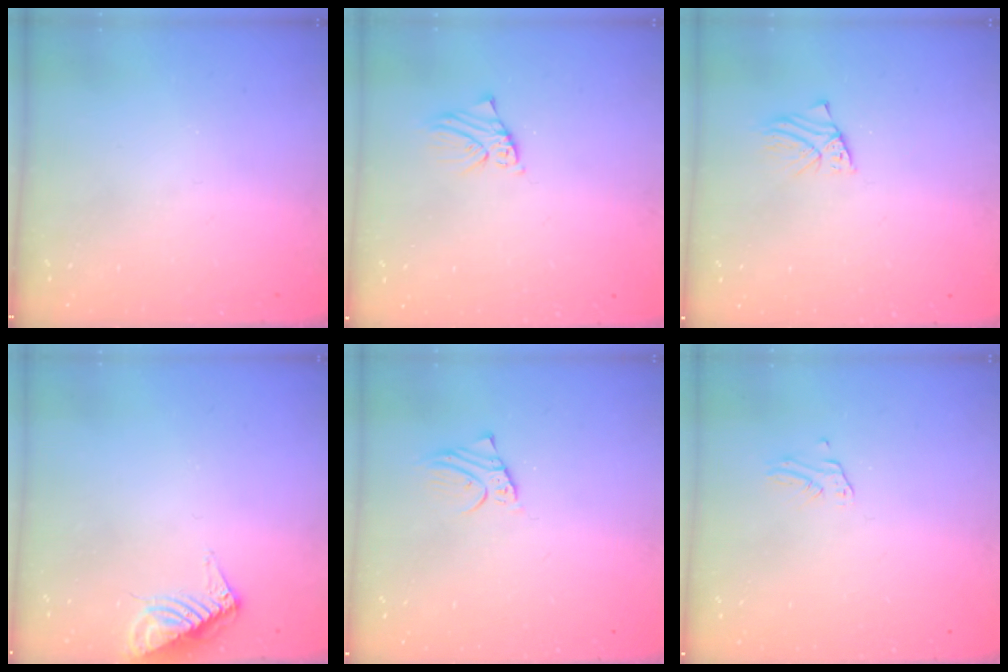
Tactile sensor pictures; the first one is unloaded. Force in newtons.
{"total": 1.5, "press": 1.5, "slide": 0.1}
{"total": 1.8, "press": 1.8, "slide": 0.1}
{"total": 7.9, "press": 7.9, "slide": 0.6}
{"total": 2.6, "press": 2.6, "slide": 0.0}
{"total": 1.3, "press": 1.3, "slide": 0.1}